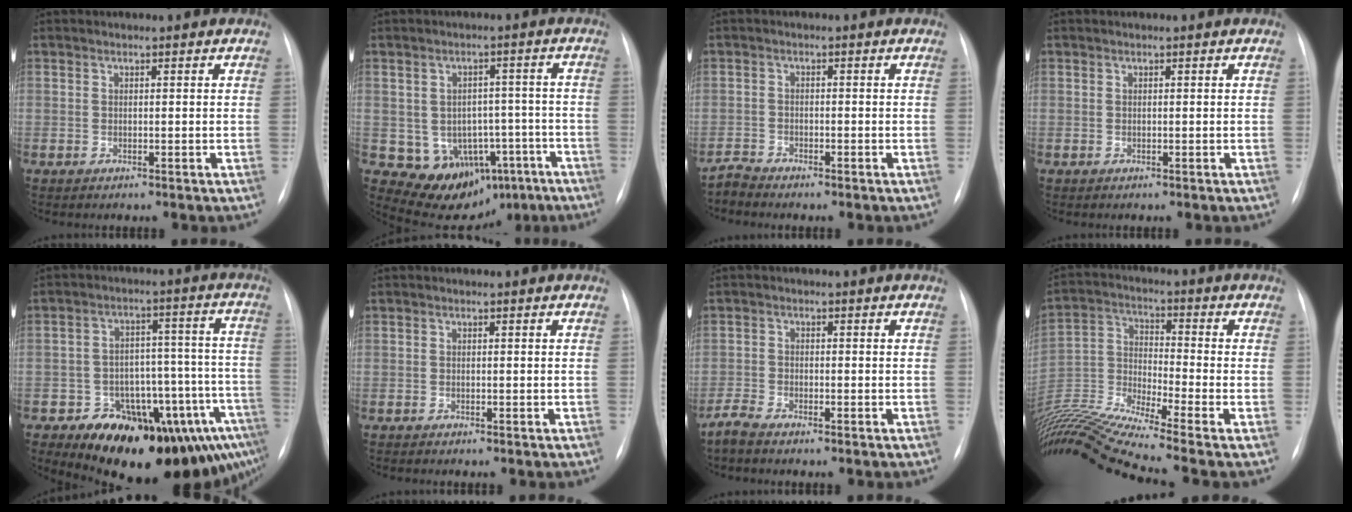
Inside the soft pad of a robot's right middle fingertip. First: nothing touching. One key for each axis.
{"total": 12.1, "fx": -6.1, "fy": 9.0, "fz": 5.4, "tx": -0.055, "ty": 0.035, "tz": -0.069}
{"total": 1.8, "fx": -1.7, "fy": 0.0, "fz": -0.4, "tx": 0.014, "ty": -0.008, "tz": -0.034}
{"total": 0.0}
{"total": 22.0, "fx": -13.5, "fy": 7.8, "fz": 15.5, "tx": -0.122, "ty": 0.051, "tz": -0.172}
{"total": 0.5, "fx": -0.5, "fy": 0.1, "fz": 0.2, "tx": -0.006, "ty": -0.002, "tz": -0.009}
{"total": 2.2, "fx": -2.0, "fy": 0.1, "fz": 0.8, "tx": -0.025, "ty": -0.006, "tz": -0.042}
{"total": 18.3, "fx": -16.2, "fy": -2.4, "fz": 8.3, "tx": -0.177, "ty": 0.001, "tz": -0.296}